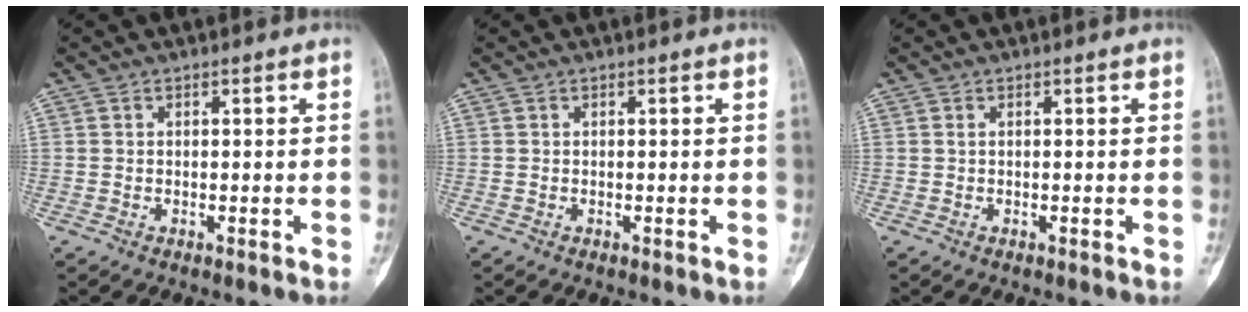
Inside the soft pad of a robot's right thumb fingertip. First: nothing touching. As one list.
[{"total": 0.0}, {"total": 0.0}]